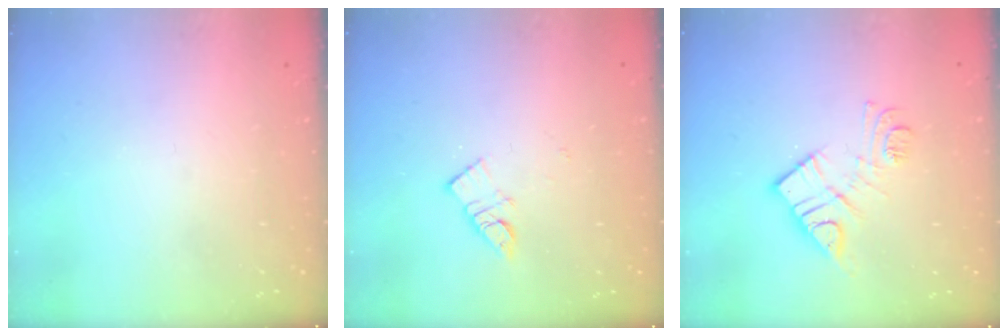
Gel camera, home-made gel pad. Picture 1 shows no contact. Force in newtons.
{"total": 7.1, "press": 7.1, "slide": 0.2}
{"total": 11.3, "press": 11.3, "slide": 0.3}